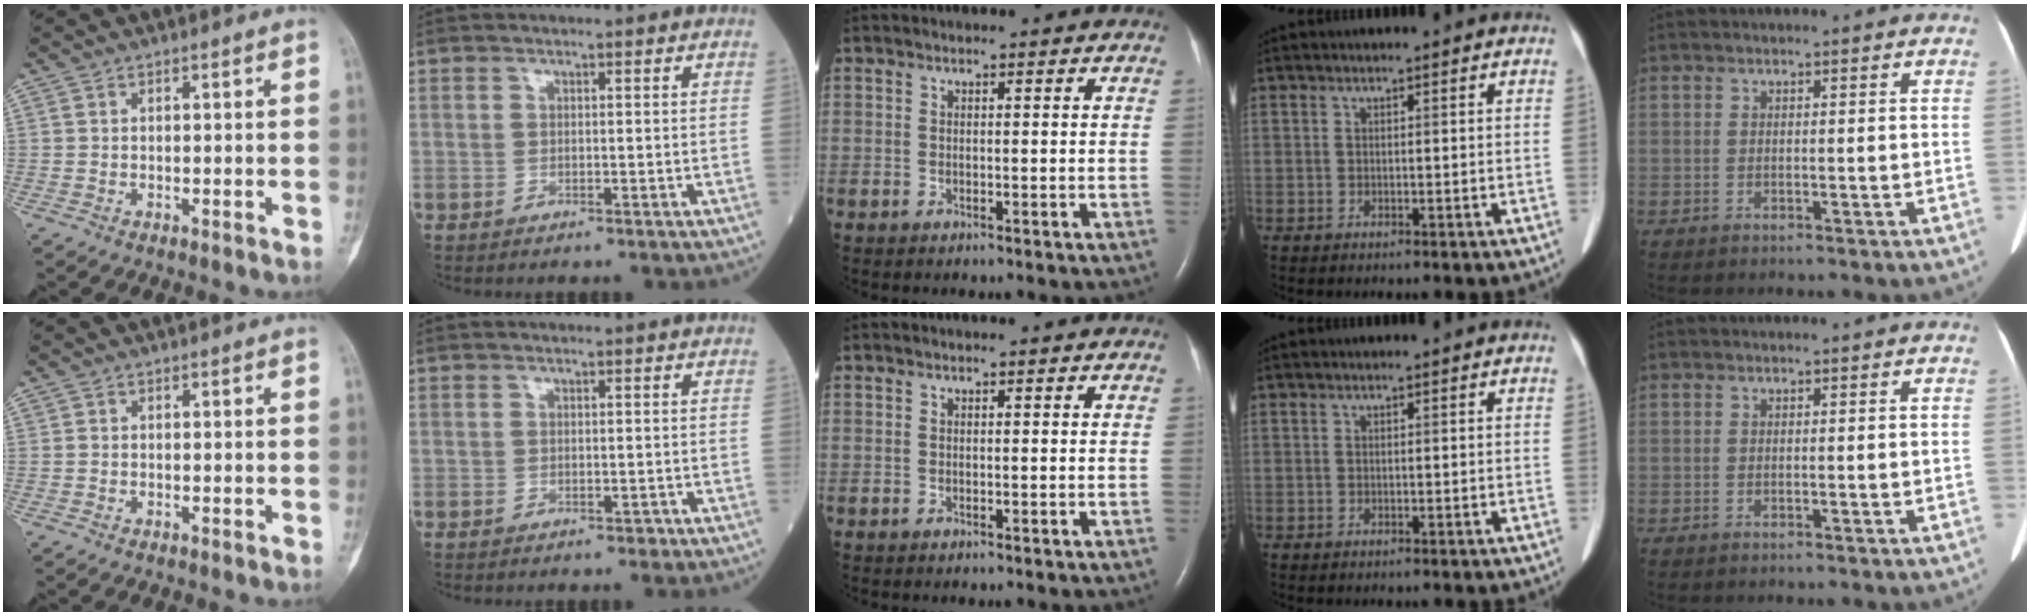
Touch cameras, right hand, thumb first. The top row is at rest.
{"index": {"total": 0.7, "force": [-0.4, 0.5, 0.3], "torque": [0.001, 0.002, -0.006]}}